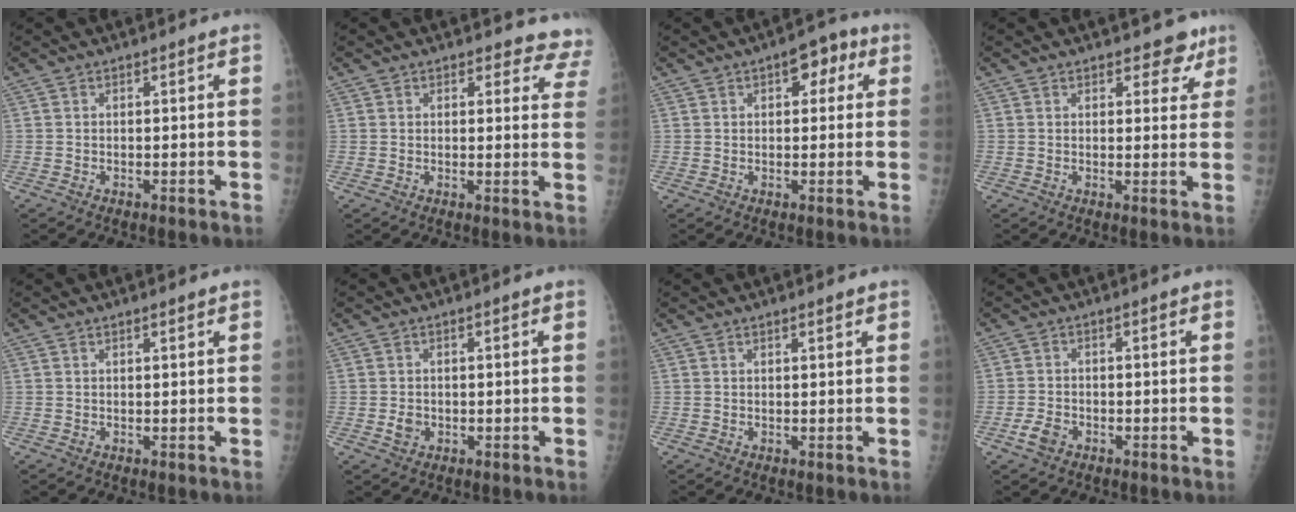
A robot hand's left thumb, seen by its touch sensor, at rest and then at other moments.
{"total": 7.6, "force": [6.9, 3.2, -0.5], "torque": [0.069, -0.036, 0.039]}
{"total": 5.8, "force": [2.2, 3.5, 4.1], "torque": [-0.020, 0.006, 0.019]}
{"total": 4.5, "force": [3.4, 2.6, 1.5], "torque": [0.015, -0.018, 0.037]}
{"total": 0.6, "force": [0.4, 0.1, 0.3], "torque": [-0.006, -0.001, 0.007]}
{"total": 2.0, "force": [-0.6, 1.7, 0.9], "torque": [-0.007, 0.002, -0.007]}
{"total": 0.8, "force": [0.6, 0.2, 0.5], "torque": [-0.007, -0.002, 0.010]}
{"total": 3.0, "force": [-1.8, 2.0, 1.5], "torque": [-0.027, 0.008, -0.030]}